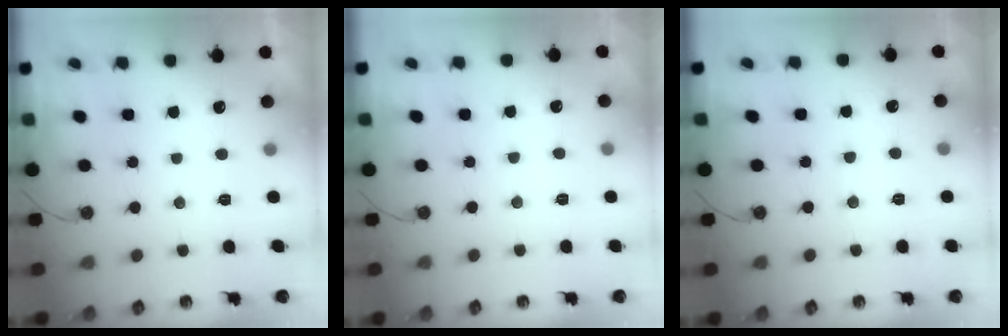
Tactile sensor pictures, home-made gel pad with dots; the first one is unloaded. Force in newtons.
{"total": 2.5, "press": 2.5, "slide": 0.4}
{"total": 3.6, "press": 3.5, "slide": 0.6}